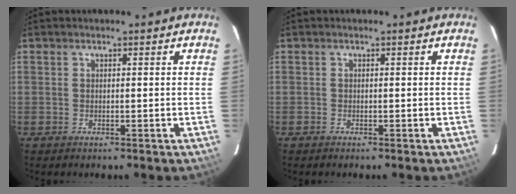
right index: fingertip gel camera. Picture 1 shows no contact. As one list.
[{"total": 0.0}]